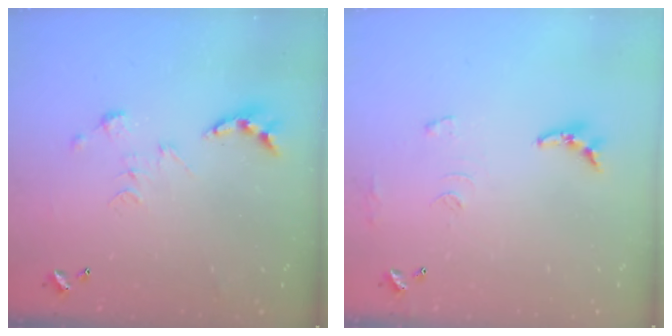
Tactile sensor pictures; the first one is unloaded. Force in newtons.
{"total": 8.7, "press": 8.7, "slide": 0.6}